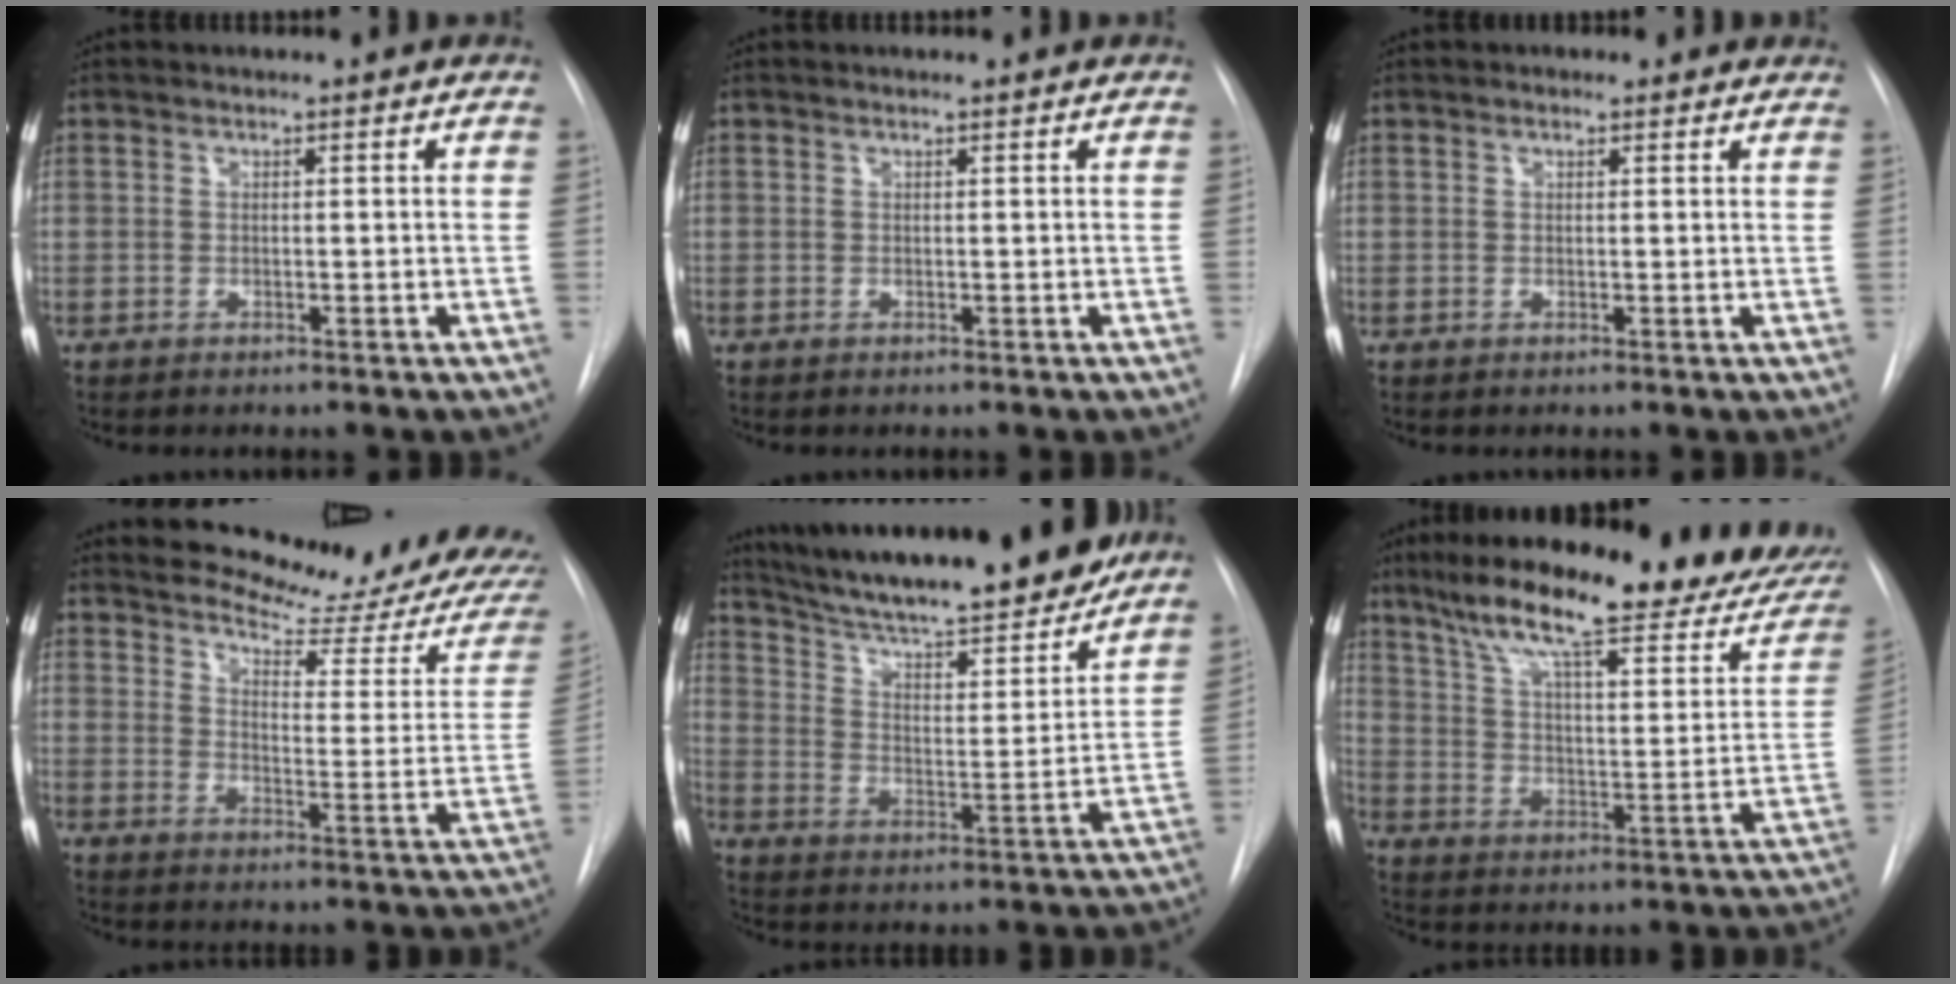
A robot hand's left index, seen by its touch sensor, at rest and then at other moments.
{"total": 0.0}
{"total": 1.4, "force": [1.0, 0.8, 0.5], "torque": [-0.009, 0.007, 0.009]}
{"total": 16.3, "force": [15.6, 1.1, 4.5], "torque": [-0.055, -0.094, 0.185]}
{"total": 23.8, "force": [20.8, 3.5, 11.1], "torque": [-0.186, -0.015, 0.304]}
{"total": 29.6, "force": [22.5, 6.3, 18.3], "torque": [-0.264, -0.006, 0.303]}